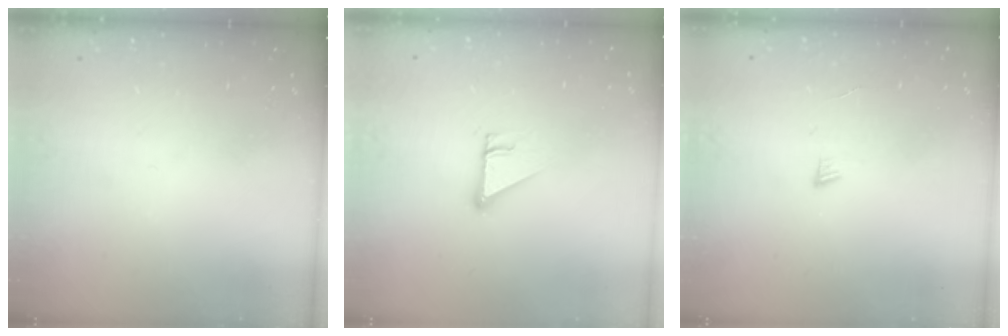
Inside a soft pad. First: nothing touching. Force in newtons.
{"total": 2.7, "press": 2.7, "slide": 0.0}
{"total": 3.1, "press": 3.1, "slide": 0.4}